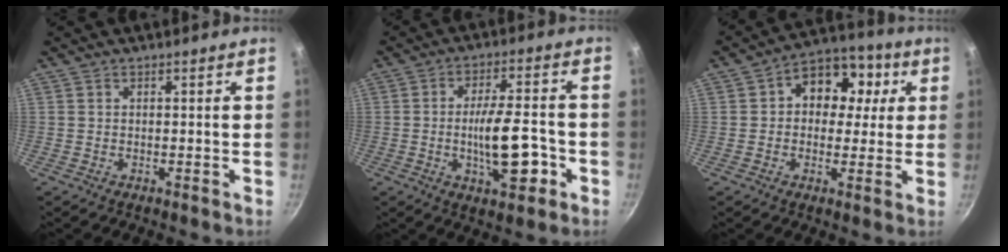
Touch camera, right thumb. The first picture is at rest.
{"total": 12.4, "force": [-3.2, 4.6, 11.1], "torque": [-0.161, 0.020, -0.047]}
{"total": 12.3, "force": [2.6, 9.6, 7.2], "torque": [-0.060, 0.015, 0.018]}